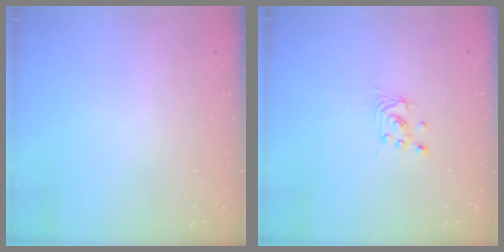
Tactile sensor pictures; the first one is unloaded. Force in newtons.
{"total": 2.9, "press": 2.9, "slide": 0.2}